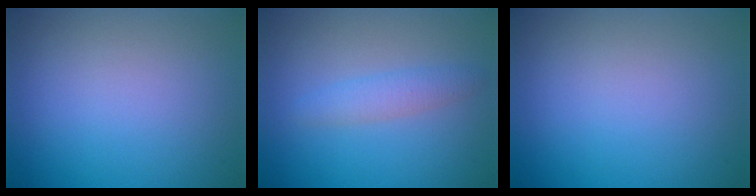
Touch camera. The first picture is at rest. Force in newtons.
{"total": 1.9, "press": 1.9, "slide": 0.1}
{"total": 0.0}